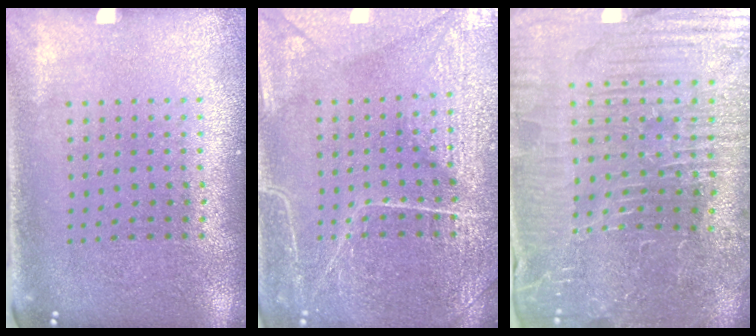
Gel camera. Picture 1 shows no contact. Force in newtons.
{"total": 4.1, "press": 4.1, "slide": 0.4}
{"total": 5.1, "press": 5.0, "slide": 1.3}